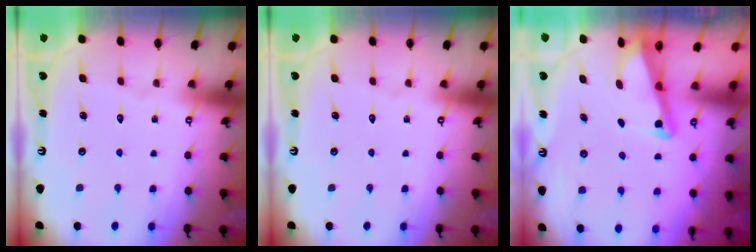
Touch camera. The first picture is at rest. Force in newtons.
{"total": 0.0}
{"total": 2.8, "press": 2.8, "slide": 0.3}